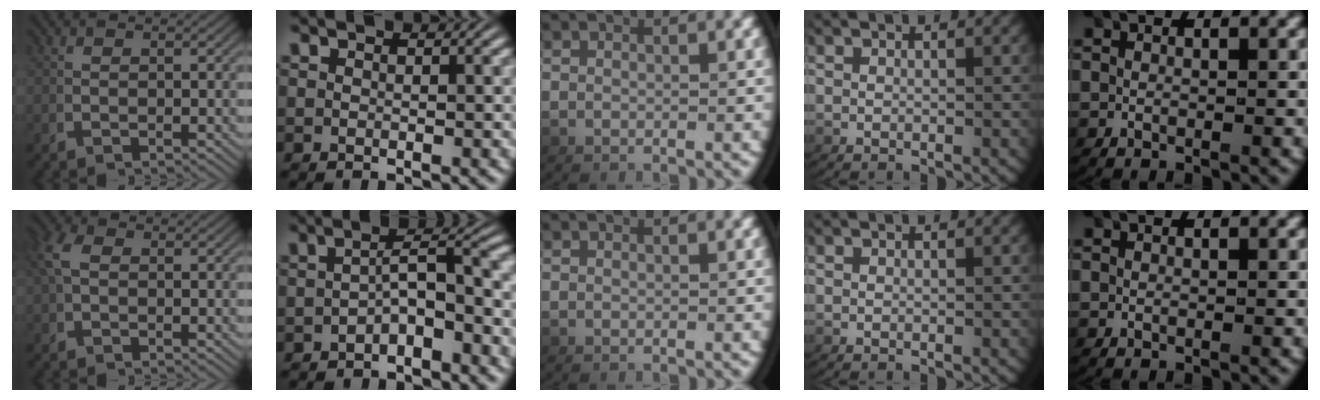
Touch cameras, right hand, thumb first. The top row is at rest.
{"thumb": {"total": 2.0, "force": [0.5, 1.4, 1.4], "torque": [-0.039, -0.004, 0.012]}, "index": {"total": 2.8, "force": [-1.2, -0.2, 2.5], "torque": [-0.028, -0.004, -0.014]}}